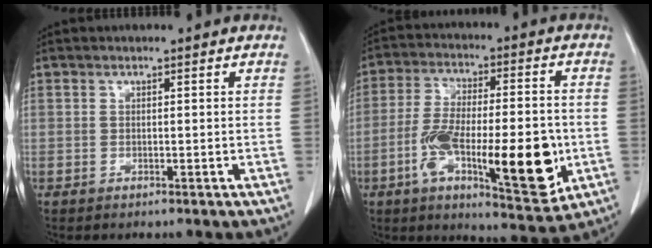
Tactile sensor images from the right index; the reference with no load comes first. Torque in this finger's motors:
{"motor_torque": [1.26, -0.88, 0.63, 0.21]}